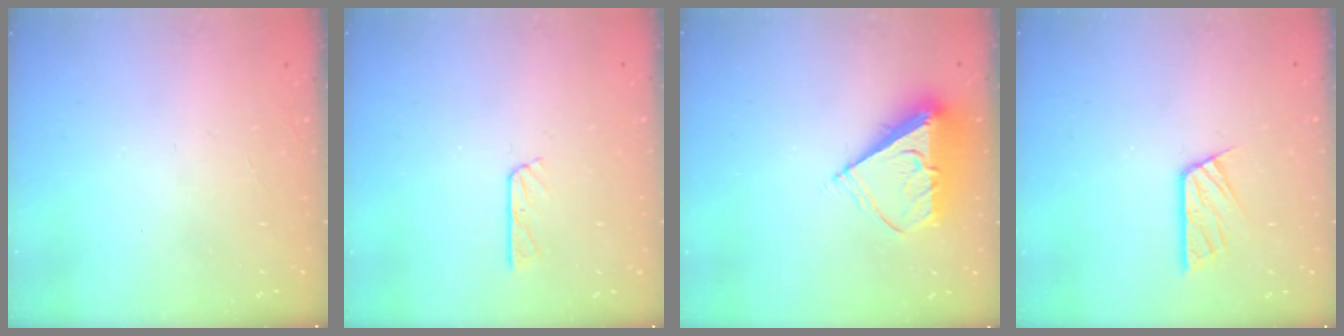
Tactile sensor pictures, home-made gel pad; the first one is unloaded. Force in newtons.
{"total": 3.7, "press": 3.6, "slide": 0.3}
{"total": 8.7, "press": 8.6, "slide": 1.3}
{"total": 8.5, "press": 8.5, "slide": 0.8}